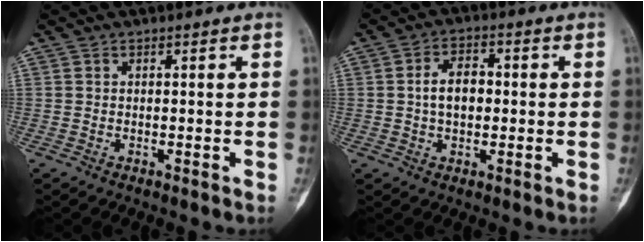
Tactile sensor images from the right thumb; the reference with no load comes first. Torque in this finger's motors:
{"motor_torque": [1.11, 0.95, 0.49, -0.53, 0.21]}